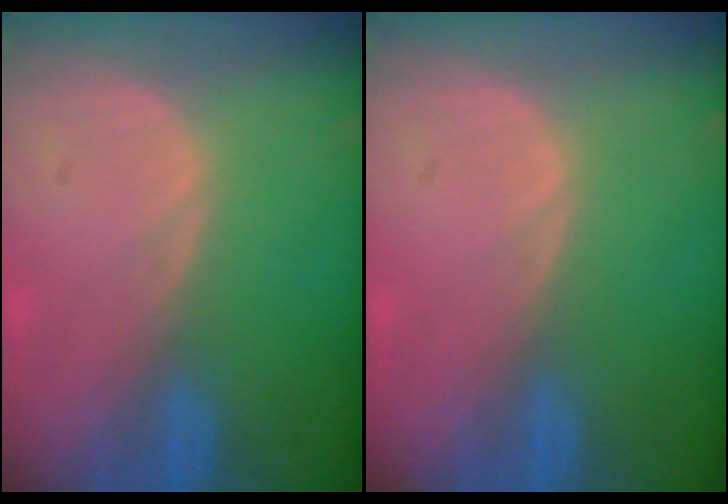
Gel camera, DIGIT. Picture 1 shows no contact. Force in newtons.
{"total": 0.0}